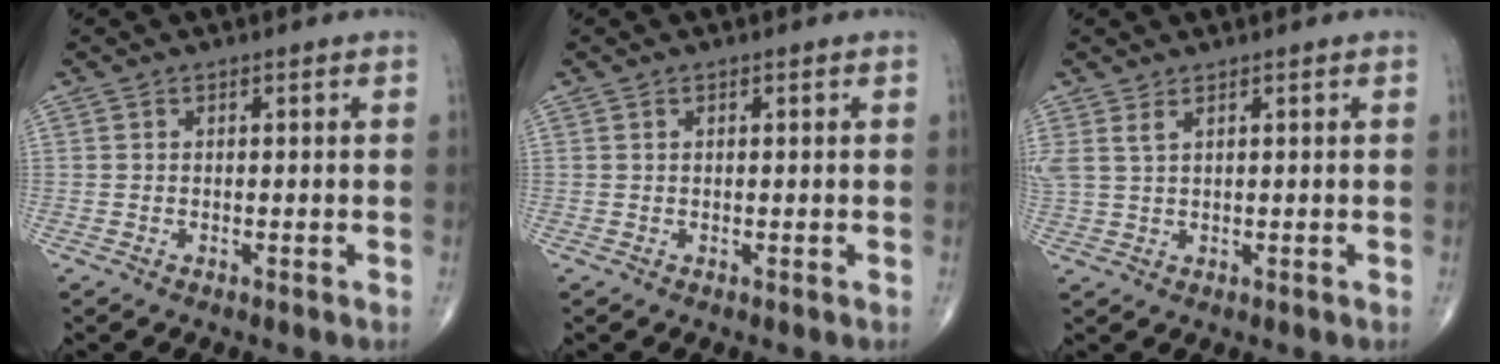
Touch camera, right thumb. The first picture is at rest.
{"total": 0.0}
{"total": 2.6, "force": [1.5, 0.8, 1.9], "torque": [-0.051, 0.008, 0.042]}